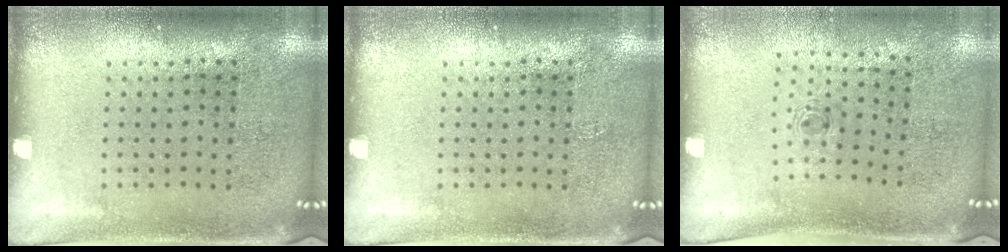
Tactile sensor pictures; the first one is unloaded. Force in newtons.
{"total": 0.0}
{"total": 0.6, "press": 0.3, "slide": 0.5}